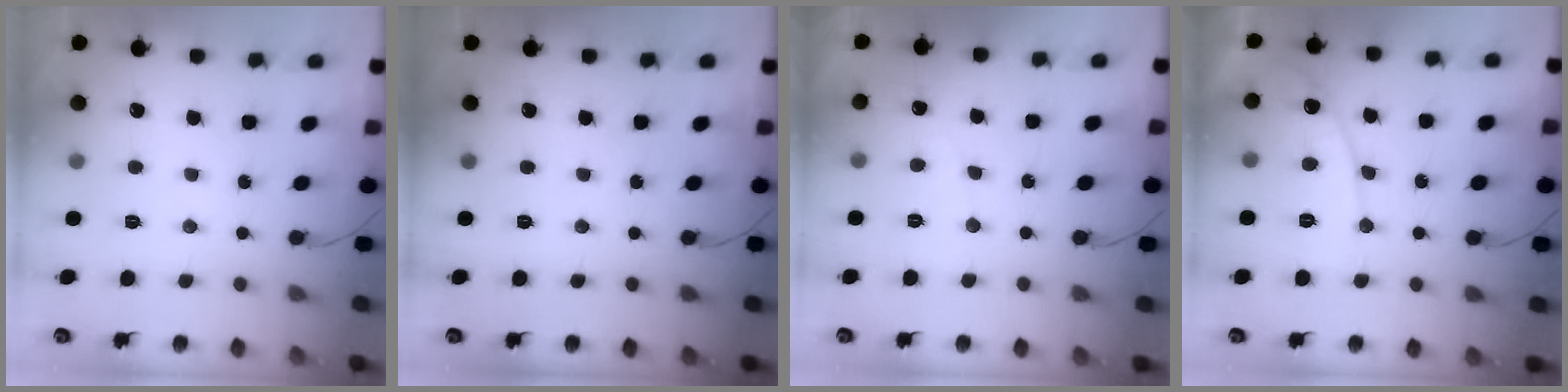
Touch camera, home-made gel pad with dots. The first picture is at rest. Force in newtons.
{"total": 0.0}
{"total": 2.8, "press": 2.8, "slide": 0.2}
{"total": 11.1, "press": 11.1, "slide": 0.9}